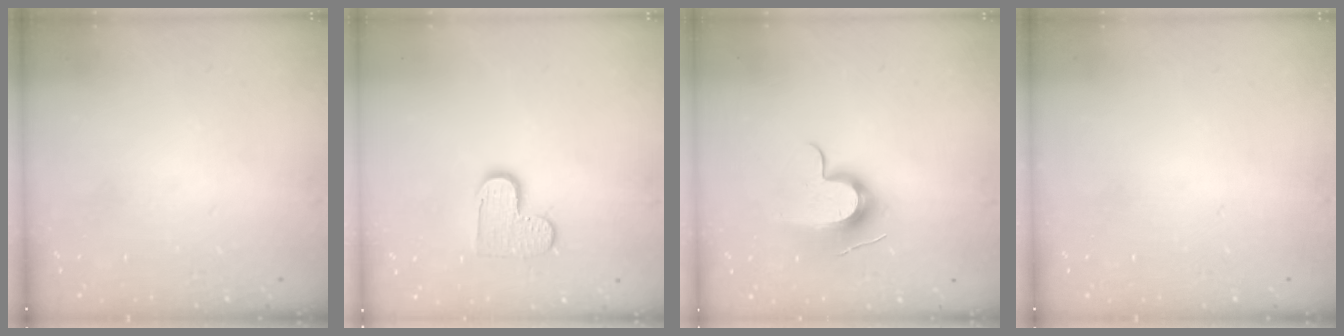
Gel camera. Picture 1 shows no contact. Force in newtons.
{"total": 9.2, "press": 9.1, "slide": 0.6}
{"total": 11.3, "press": 11.3, "slide": 0.4}
{"total": 0.0}